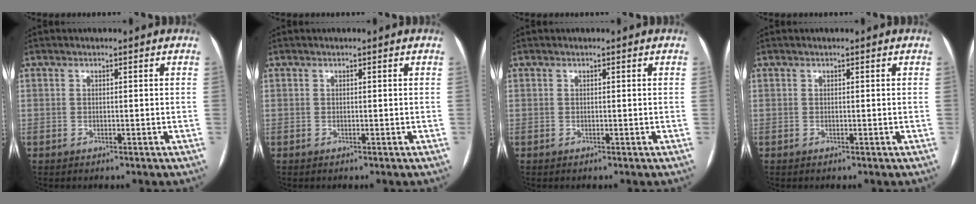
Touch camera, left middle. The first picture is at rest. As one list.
[{"total": 0.0}, {"total": 0.0}, {"total": 0.0}]